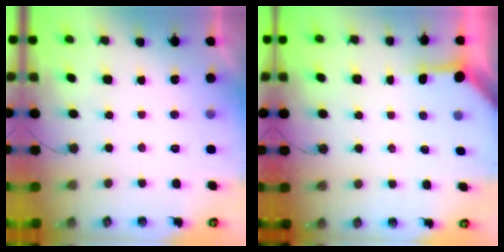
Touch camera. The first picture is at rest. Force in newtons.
{"total": 3.4, "press": 3.4, "slide": 0.4}